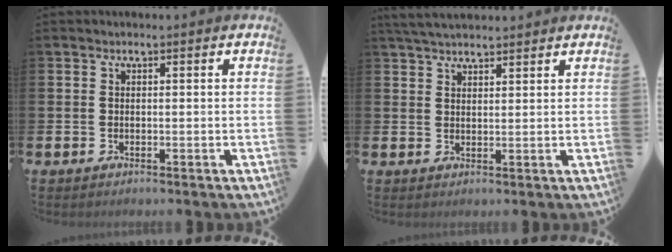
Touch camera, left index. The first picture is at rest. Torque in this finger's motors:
{"motor_torque": [1.03, -1.11, 0.23, 0.04]}